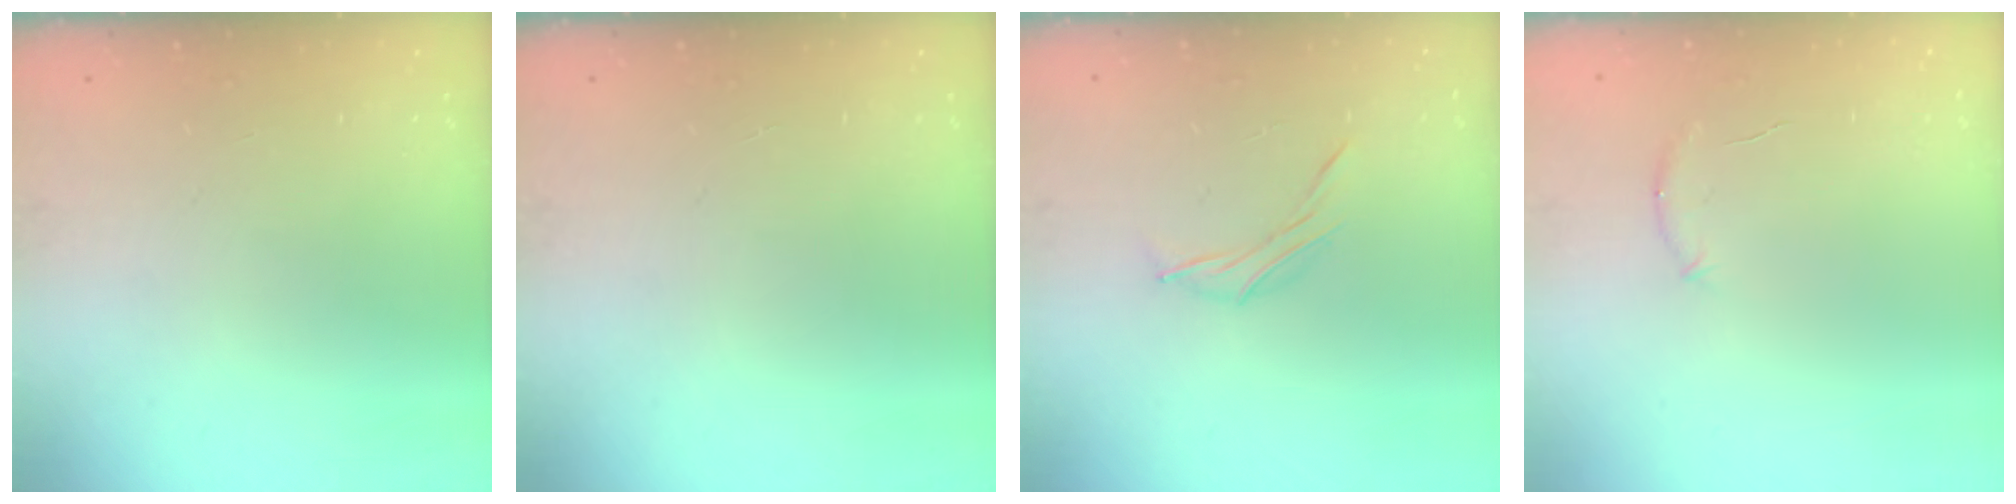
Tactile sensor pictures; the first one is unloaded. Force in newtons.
{"total": 0.0}
{"total": 5.2, "press": 5.0, "slide": 1.3}
{"total": 4.9, "press": 4.8, "slide": 0.9}